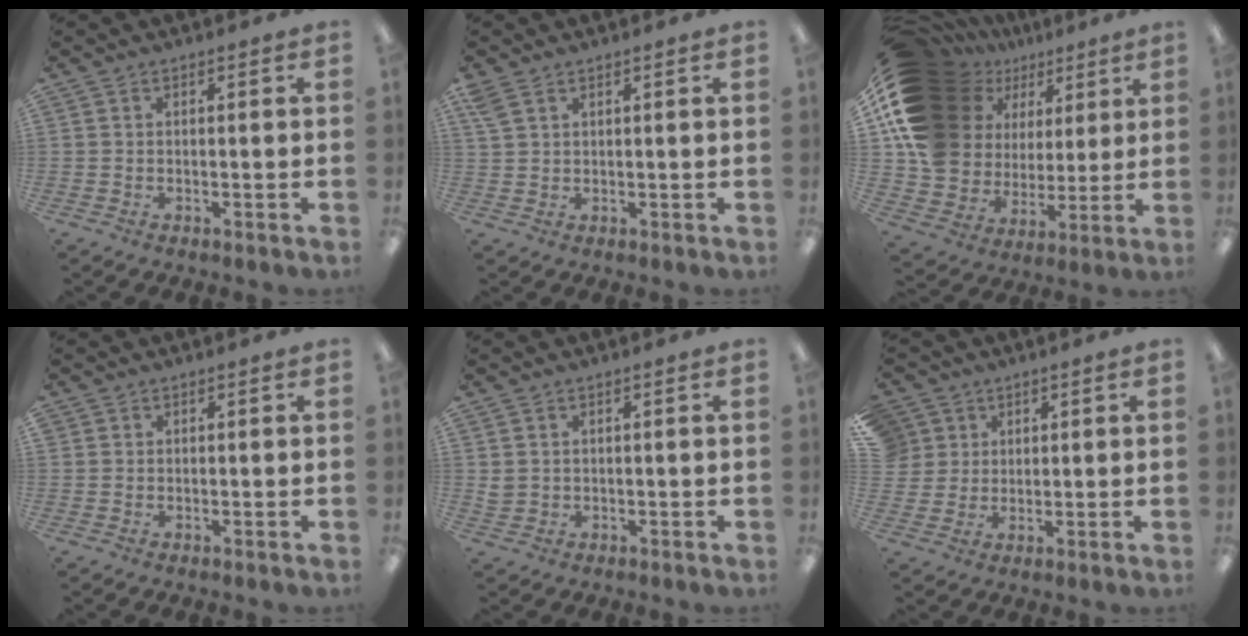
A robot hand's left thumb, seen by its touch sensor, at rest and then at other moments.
{"total": 3.6, "force": [2.2, 1.9, 2.0], "torque": [-0.046, 0.000, 0.043]}
{"total": 19.9, "force": [9.0, 15.3, 9.0], "torque": [-0.193, -0.055, 0.186]}
{"total": 0.8, "force": [0.5, 0.6, -0.1], "torque": [0.002, 0.002, 0.009]}
{"total": 1.9, "force": [0.7, 1.7, 0.4], "torque": [-0.011, 0.002, 0.013]}
{"total": 6.3, "force": [3.0, 5.6, 0.1], "torque": [-0.014, -0.006, 0.060]}